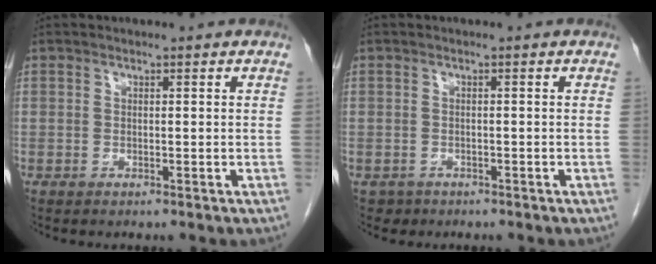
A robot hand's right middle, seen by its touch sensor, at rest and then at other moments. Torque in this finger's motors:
{"motor_torque": [-0.11, -0.11, -0.05, -0.02]}